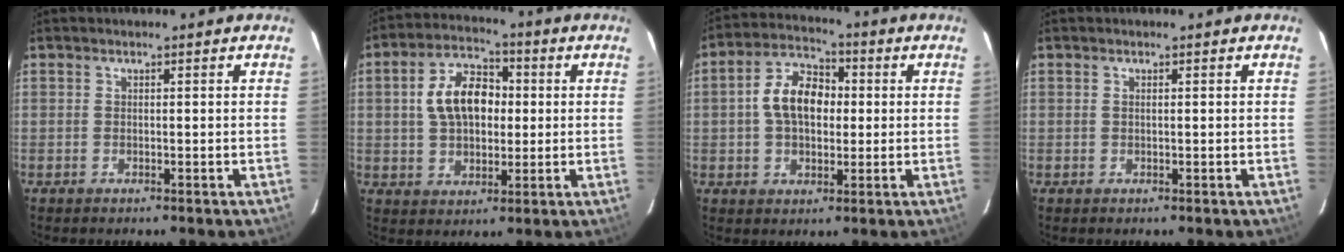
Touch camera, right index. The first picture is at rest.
{"total": 11.1, "force": [1.4, 7.2, 8.4], "torque": [-0.159, 0.027, 0.025]}
{"total": 10.0, "force": [0.7, 6.5, 7.5], "torque": [-0.142, 0.028, 0.010]}
{"total": 0.0}